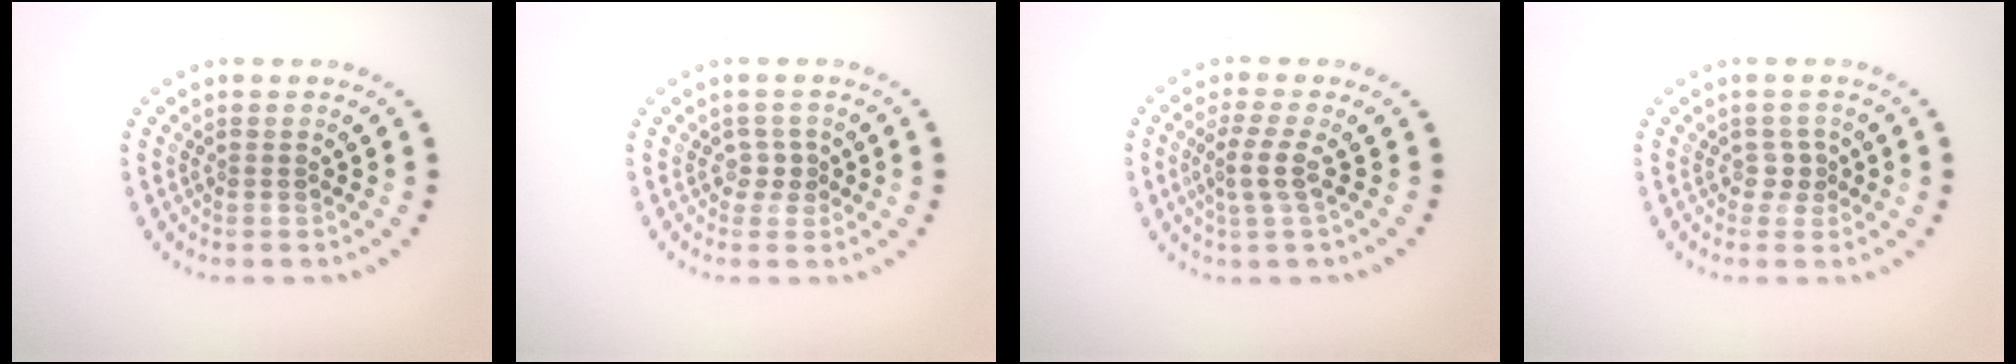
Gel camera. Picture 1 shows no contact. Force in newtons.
{"total": 1.4, "press": 1.1, "slide": 0.9}
{"total": 2.5, "press": 1.9, "slide": 1.5}
{"total": 1.1, "press": 0.8, "slide": 0.7}